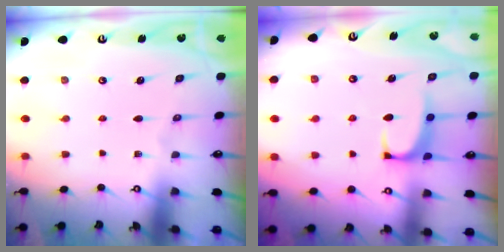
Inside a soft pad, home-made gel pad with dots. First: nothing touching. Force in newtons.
{"total": 1.0, "press": 0.4, "slide": 0.9}